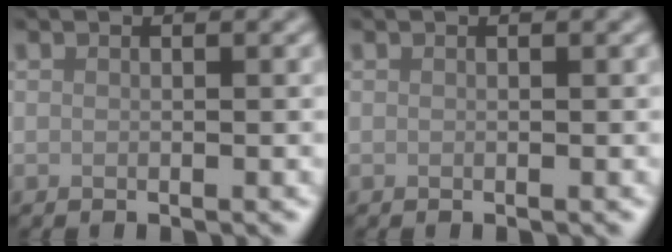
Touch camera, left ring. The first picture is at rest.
{"total": 0.0}